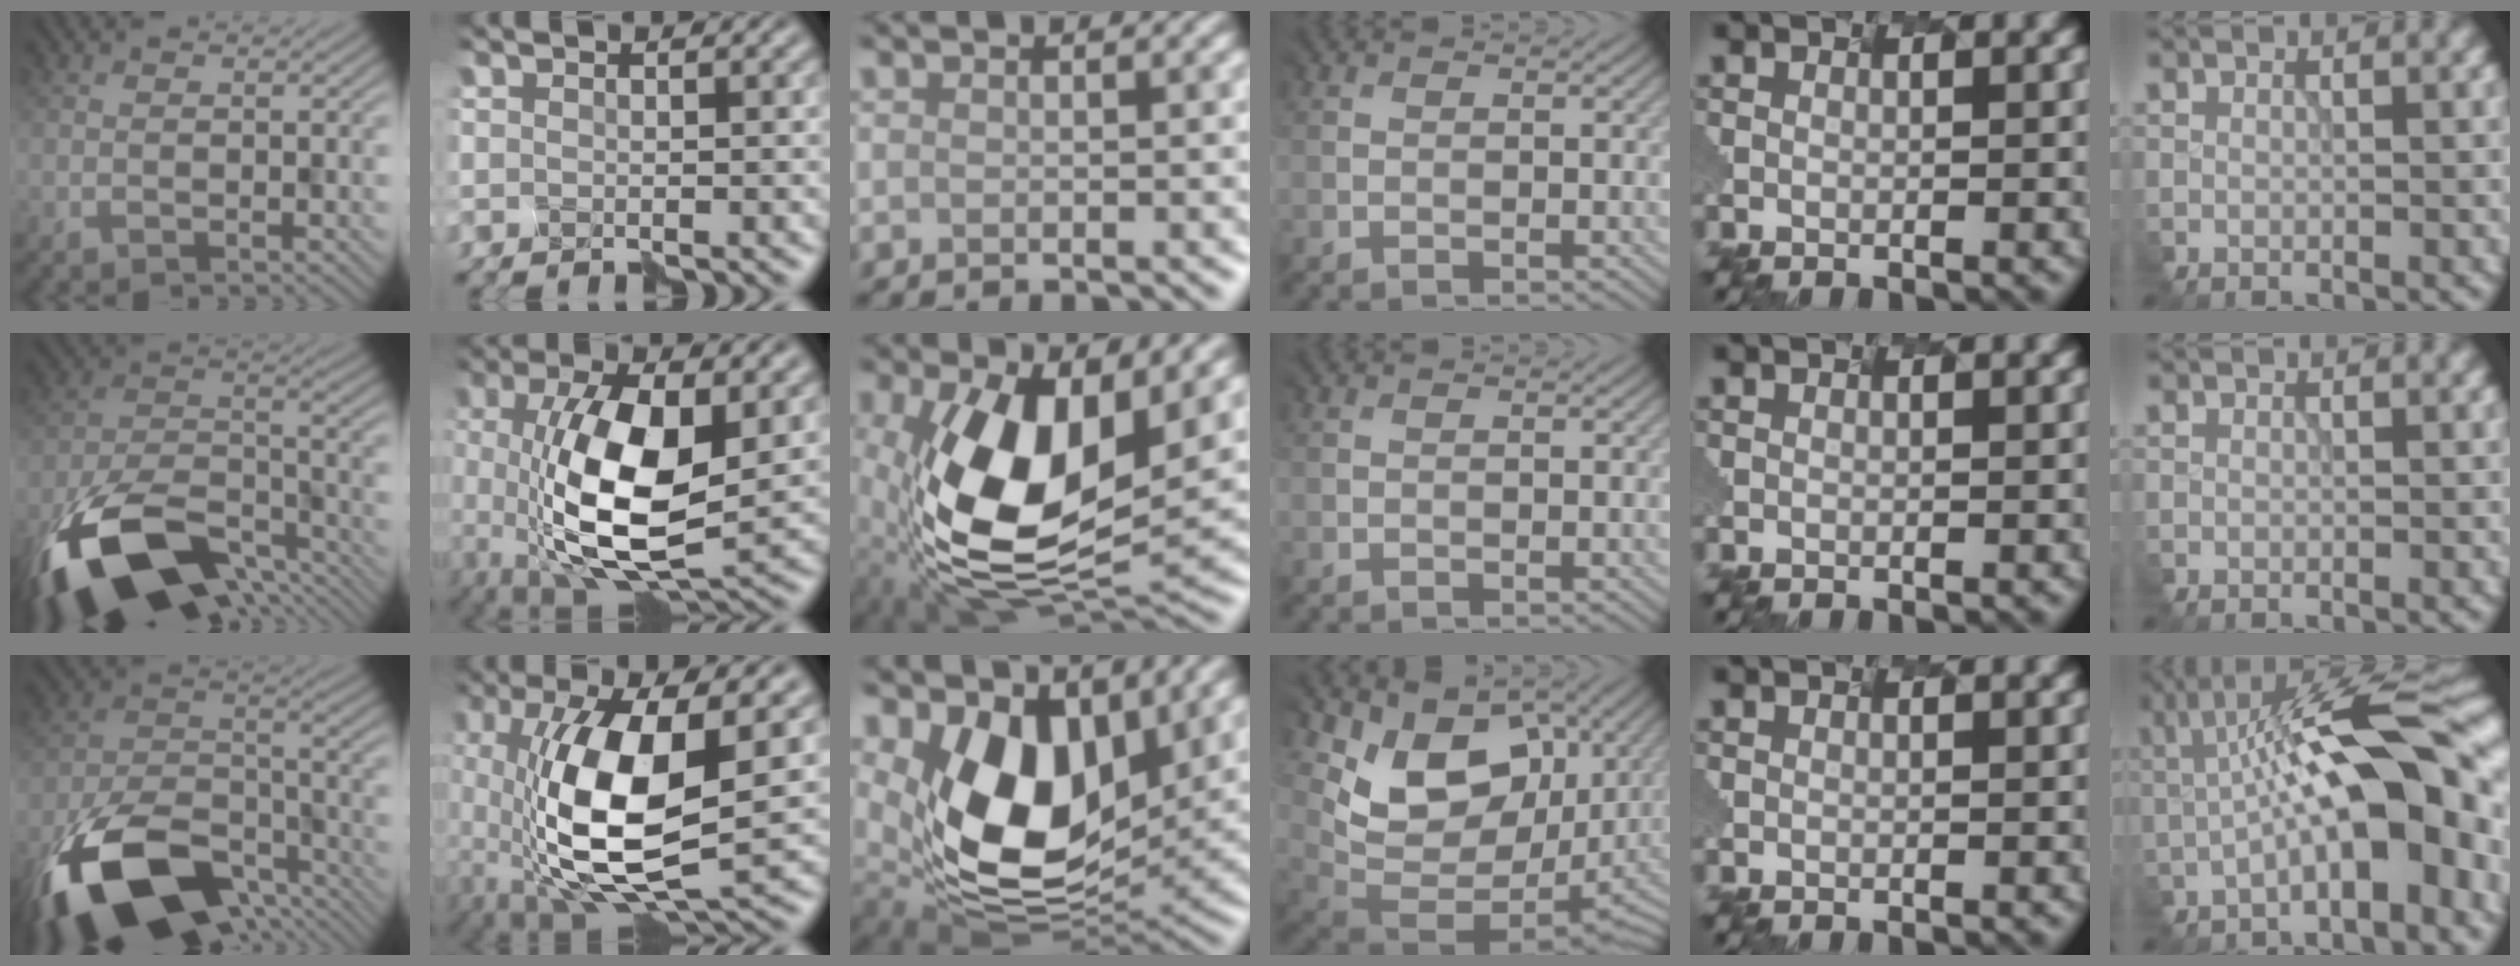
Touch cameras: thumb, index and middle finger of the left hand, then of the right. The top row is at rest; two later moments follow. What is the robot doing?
{"motion": "disassemble", "object": "markers"}